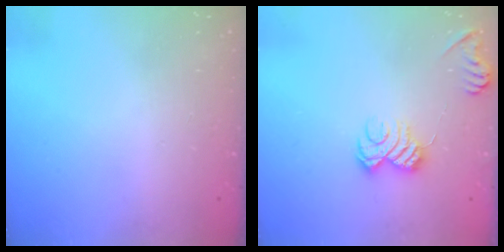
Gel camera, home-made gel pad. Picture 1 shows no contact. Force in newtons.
{"total": 9.2, "press": 9.1, "slide": 1.2}